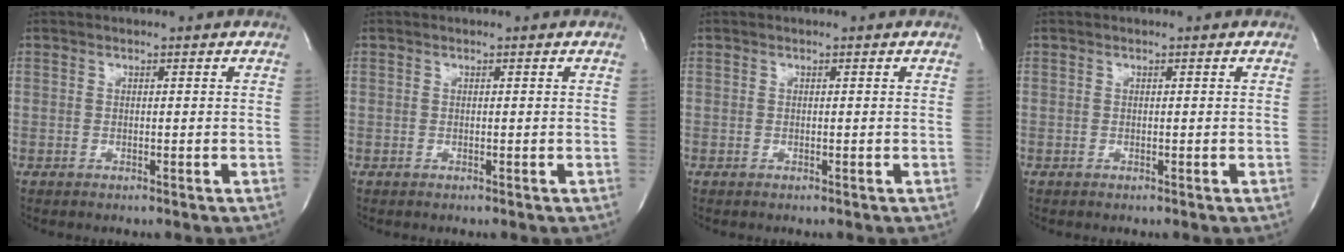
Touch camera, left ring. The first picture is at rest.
{"total": 0.0}
{"total": 0.0}
{"total": 0.0}